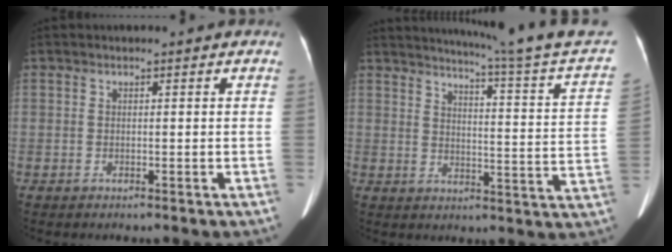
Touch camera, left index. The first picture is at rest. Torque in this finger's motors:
{"motor_torque": [-0.60, -1.54, 0.11, 0.07]}